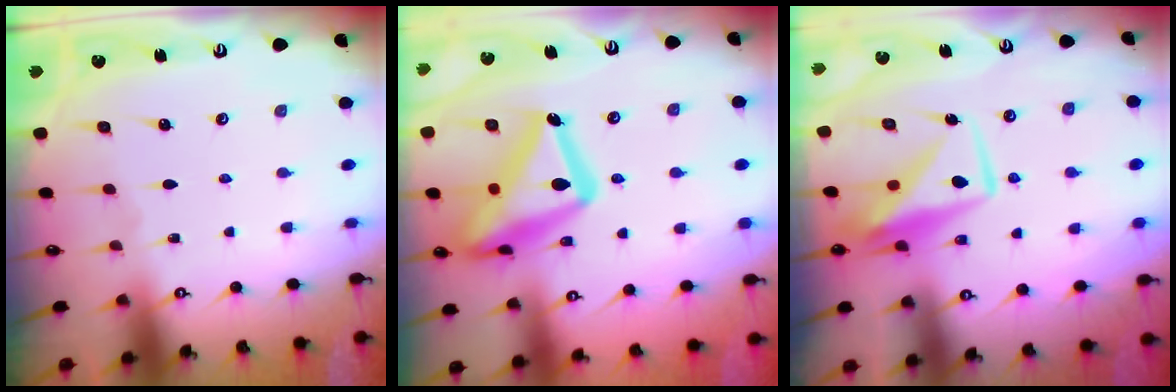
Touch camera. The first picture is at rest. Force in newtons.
{"total": 24.0, "press": 24.0, "slide": 1.6}
{"total": 11.0, "press": 11.0, "slide": 0.9}